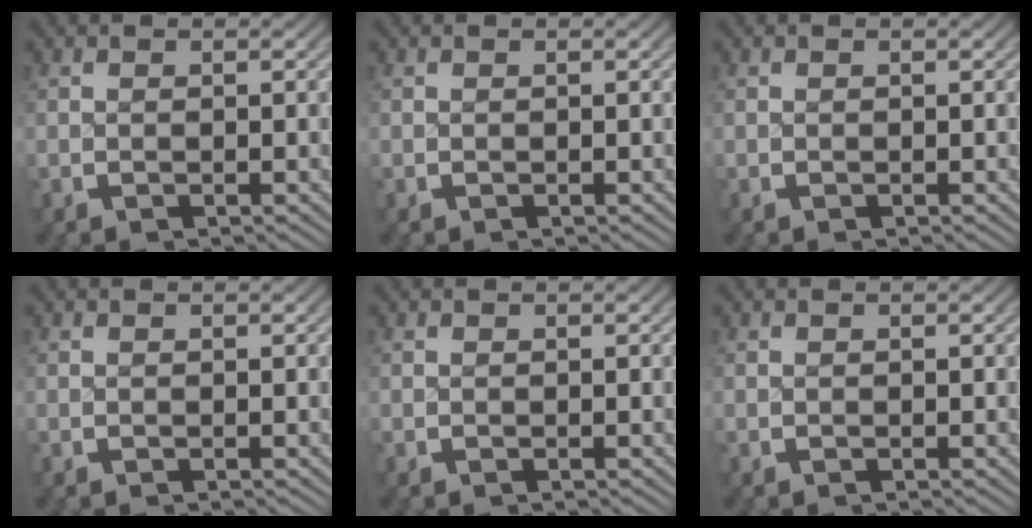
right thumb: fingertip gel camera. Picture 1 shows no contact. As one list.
[{"total": 0.0}, {"total": 0.0}, {"total": 0.0}, {"total": 0.0}, {"total": 0.0}]